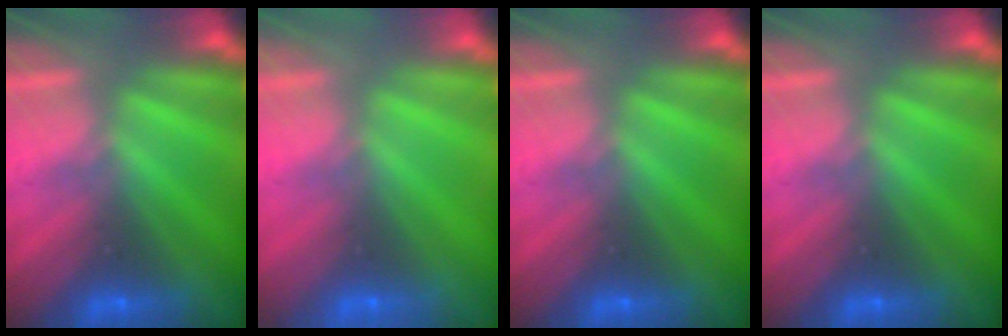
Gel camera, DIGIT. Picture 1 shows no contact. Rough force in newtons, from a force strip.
{"total": 1.7}
{"total": 0.0}
{"total": 0.0}